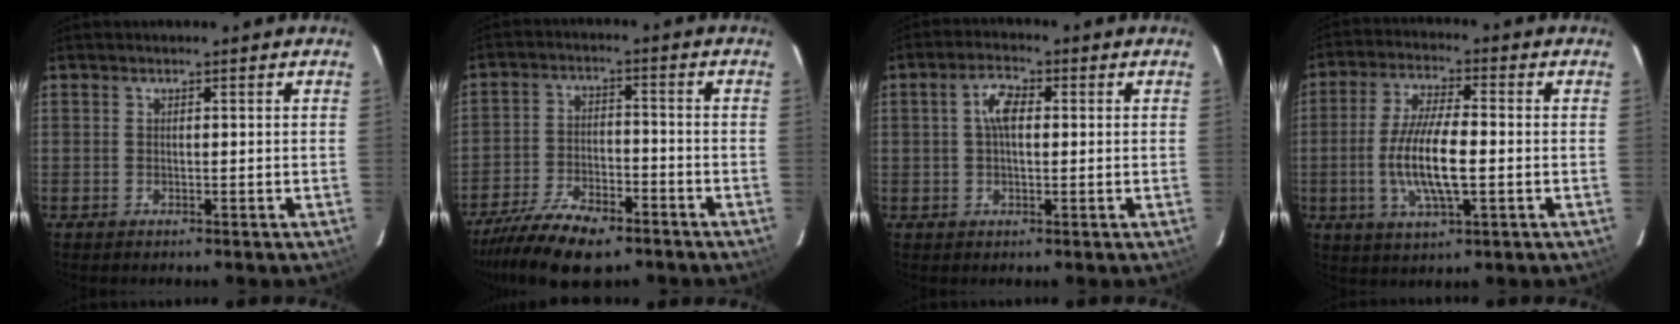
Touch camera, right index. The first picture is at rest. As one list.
[{"total": 13.7, "force": [-10.4, 5.1, 7.3], "torque": [-0.171, -0.020, -0.183]}, {"total": 4.5, "force": [0.6, 2.3, 3.8], "torque": [-0.074, 0.014, 0.012]}, {"total": 11.1, "force": [-1.9, 2.9, 10.5], "torque": [-0.212, -0.005, -0.038]}]